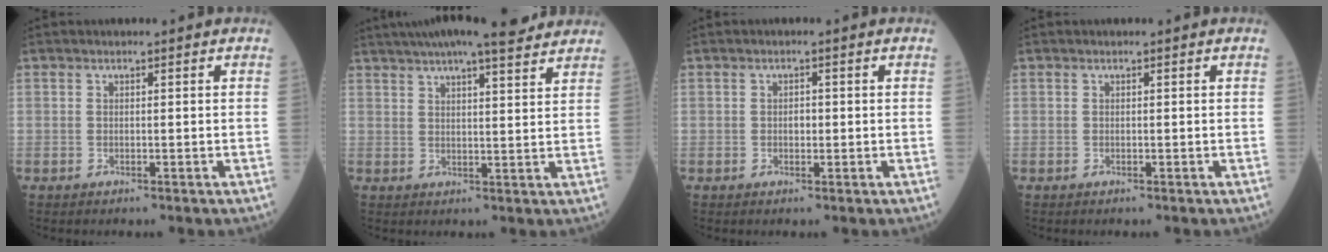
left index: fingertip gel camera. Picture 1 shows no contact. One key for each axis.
{"total": 15.5, "fx": 13.1, "fy": 1.9, "fz": 8.0, "tx": -0.133, "ty": 0.030, "tz": 0.179}
{"total": 1.2, "fx": -0.1, "fy": 0.8, "fz": 1.0, "tx": -0.016, "ty": 0.002, "tz": -0.001}
{"total": 0.0}